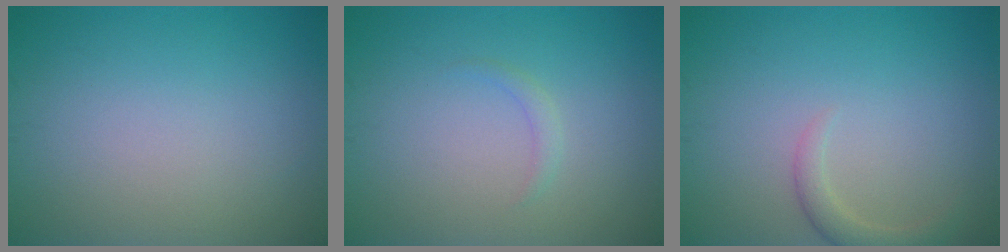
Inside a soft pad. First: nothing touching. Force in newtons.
{"total": 0.8, "press": 0.8, "slide": 0.0}
{"total": 1.9, "press": 1.9, "slide": 0.2}